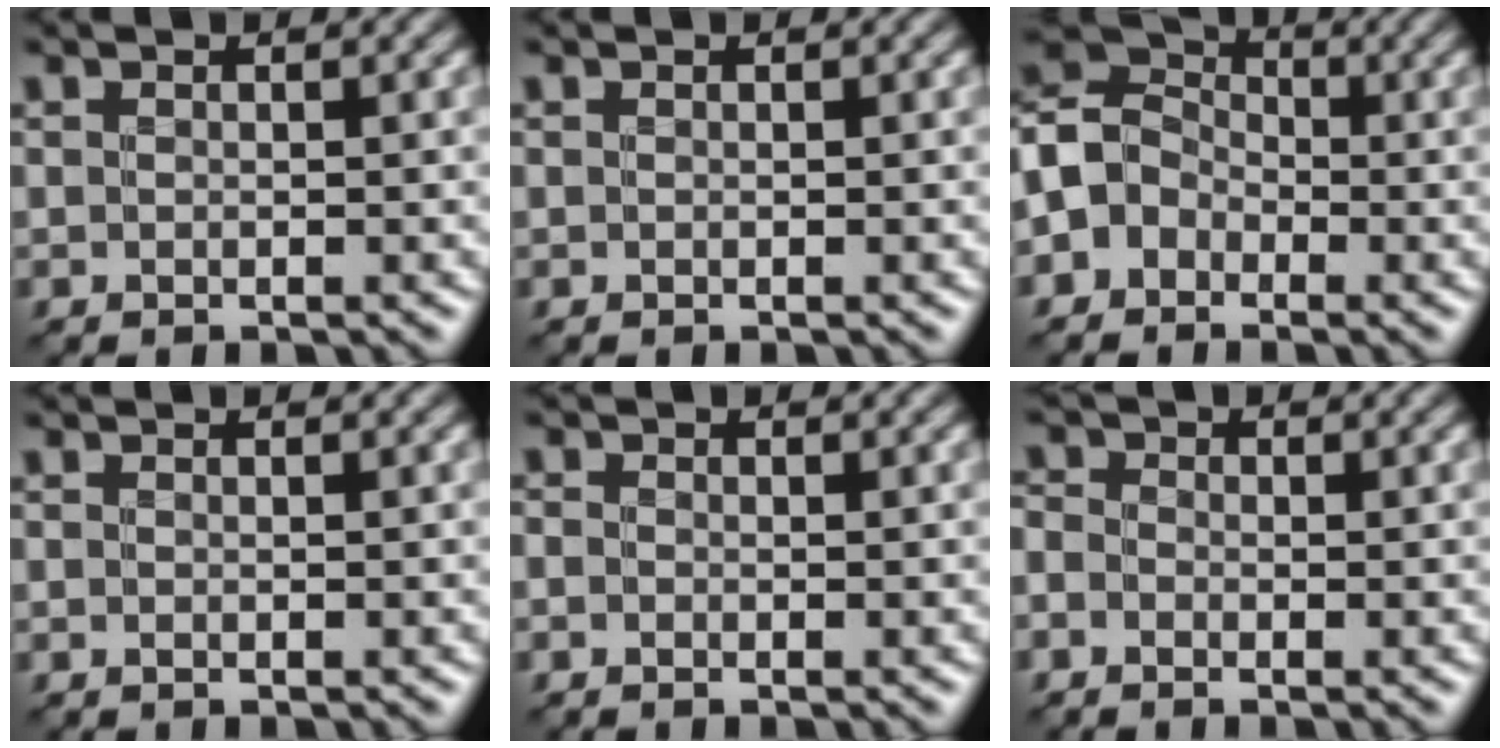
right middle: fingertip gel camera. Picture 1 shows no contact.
{"total": 0.0}
{"total": 4.9, "force": [-1.6, 4.1, 2.3], "torque": [-0.046, 0.013, -0.051]}
{"total": 0.0}
{"total": 0.7, "force": [-0.3, 0.5, 0.3], "torque": [-0.005, -0.004, -0.007]}
{"total": 1.7, "force": [-0.5, 1.4, 0.9], "torque": [-0.016, 0.005, -0.022]}